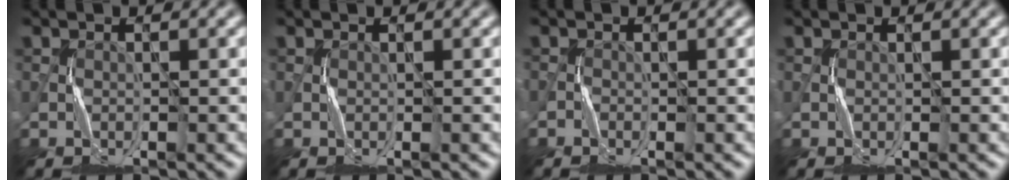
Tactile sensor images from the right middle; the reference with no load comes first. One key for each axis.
{"total": 0.0}
{"total": 0.7, "fx": -0.6, "fy": 0.3, "fz": 0.1, "tx": -0.003, "ty": 0.001, "tz": -0.012}
{"total": 0.0}